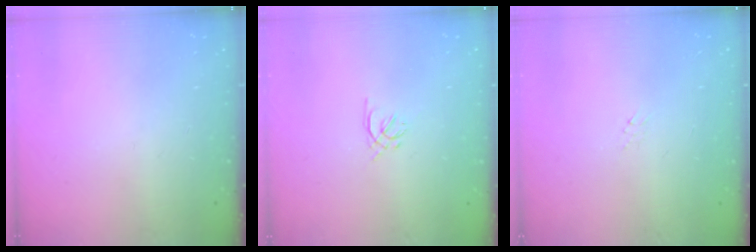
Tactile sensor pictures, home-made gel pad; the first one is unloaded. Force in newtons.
{"total": 1.4, "press": 1.3, "slide": 0.5}
{"total": 3.0, "press": 3.0, "slide": 0.1}